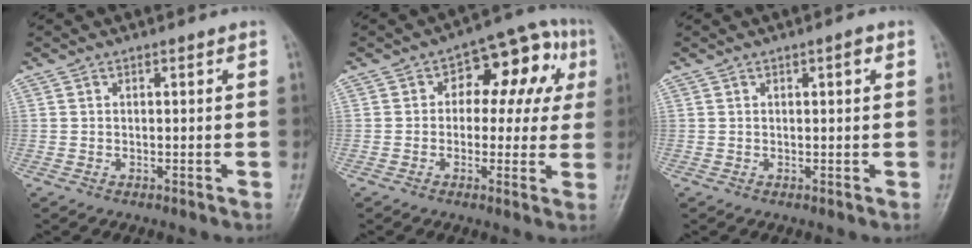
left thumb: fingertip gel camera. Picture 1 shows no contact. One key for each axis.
{"total": 13.2, "fx": 2.7, "fy": 8.1, "fz": 10.0, "tx": -0.067, "ty": 0.039, "tz": 0.024}
{"total": 1.7, "fx": 0.6, "fy": 0.4, "fz": 1.5, "tx": -0.022, "ty": 0.002, "tz": 0.008}